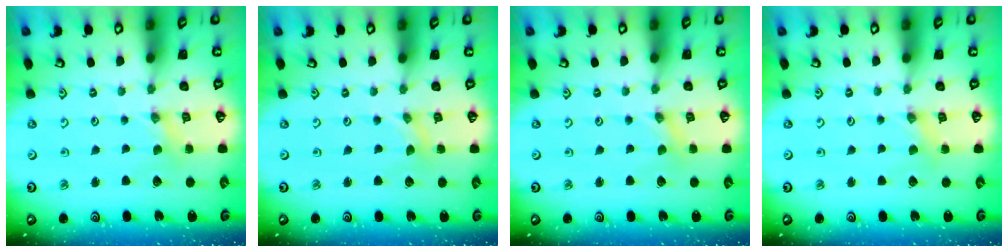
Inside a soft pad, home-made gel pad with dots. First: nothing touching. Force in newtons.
{"total": 0.0}
{"total": 0.0}
{"total": 1.3, "press": 1.3, "slide": 0.3}